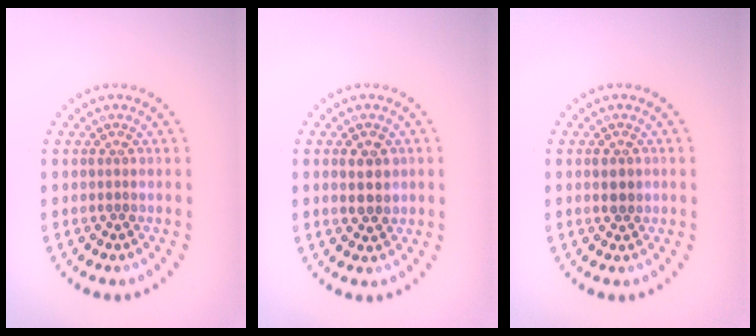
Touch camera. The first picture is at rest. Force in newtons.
{"total": 2.5, "press": 2.4, "slide": 0.6}
{"total": 1.3, "press": 1.3, "slide": 0.3}